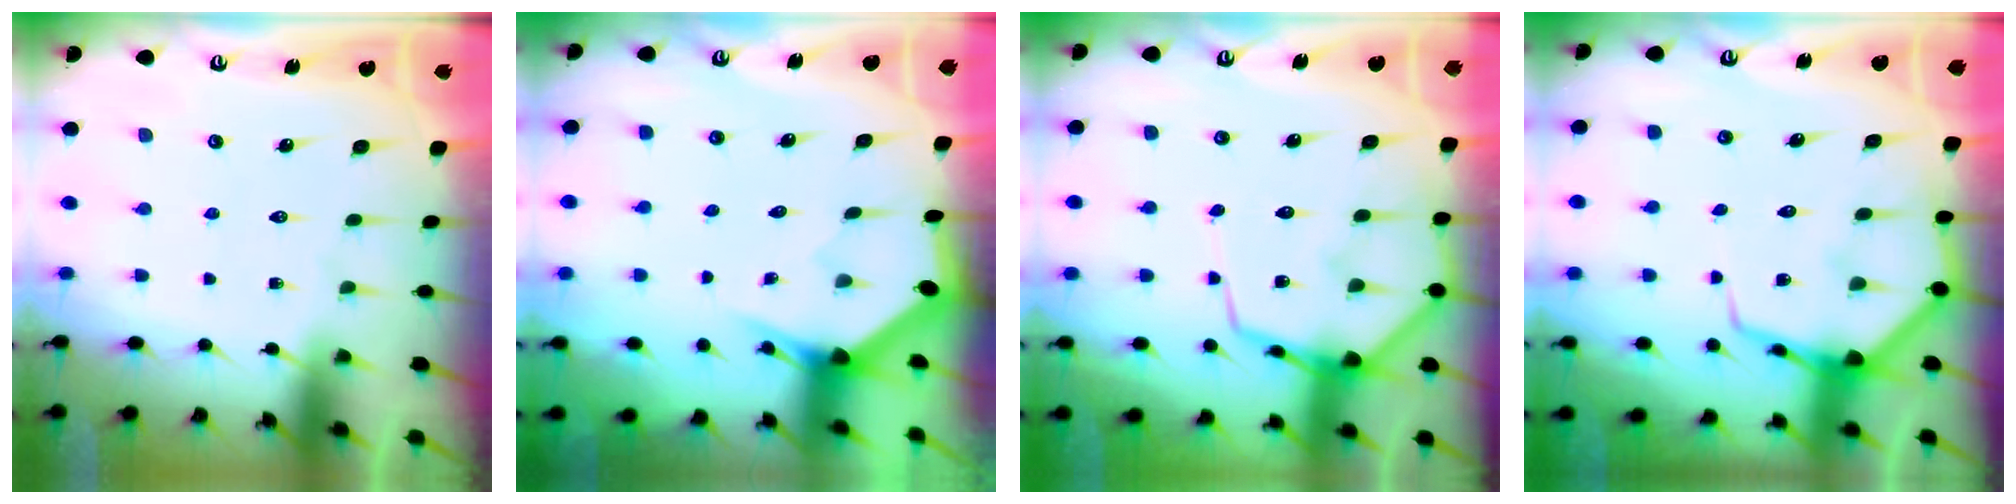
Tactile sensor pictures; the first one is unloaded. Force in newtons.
{"total": 3.2, "press": 3.2, "slide": 0.1}
{"total": 11.1, "press": 11.1, "slide": 1.2}
{"total": 7.5, "press": 7.5, "slide": 0.9}